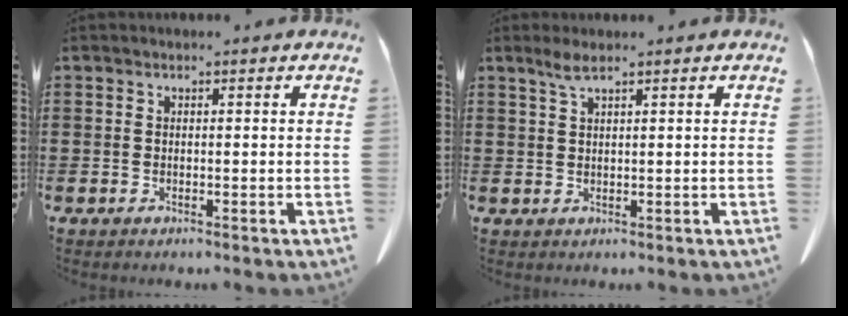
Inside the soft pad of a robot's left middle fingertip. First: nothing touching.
{"total": 2.2, "force": [1.5, 0.2, 1.6], "torque": [-0.036, 0.002, 0.026]}